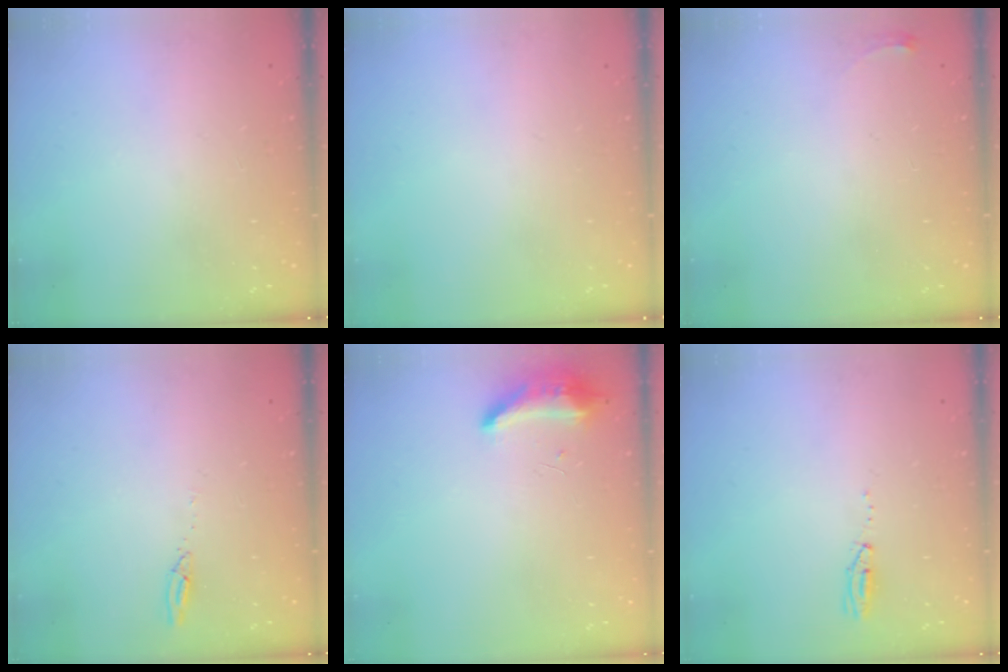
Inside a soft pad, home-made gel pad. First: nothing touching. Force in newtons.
{"total": 0.0}
{"total": 2.8, "press": 2.8, "slide": 0.4}
{"total": 2.7, "press": 2.7, "slide": 0.2}
{"total": 18.6, "press": 10.8, "slide": 15.1}
{"total": 3.5, "press": 2.9, "slide": 2.0}